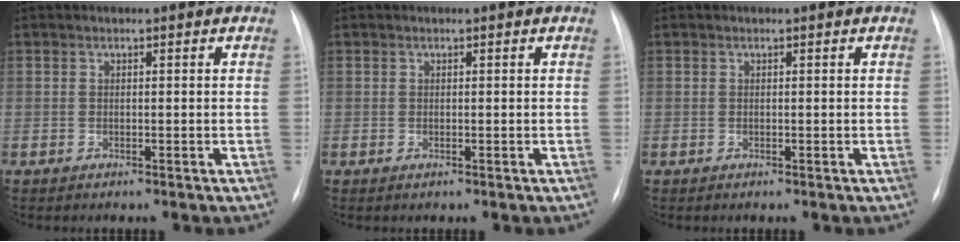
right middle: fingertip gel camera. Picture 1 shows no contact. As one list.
[{"total": 0.0}, {"total": 0.0}]